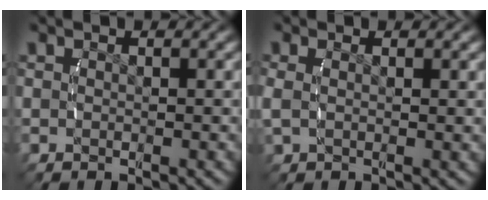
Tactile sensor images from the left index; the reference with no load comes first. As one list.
[{"total": 1.7, "force": [0.4, 0.7, 1.5], "torque": [-0.043, -0.008, 0.014]}]